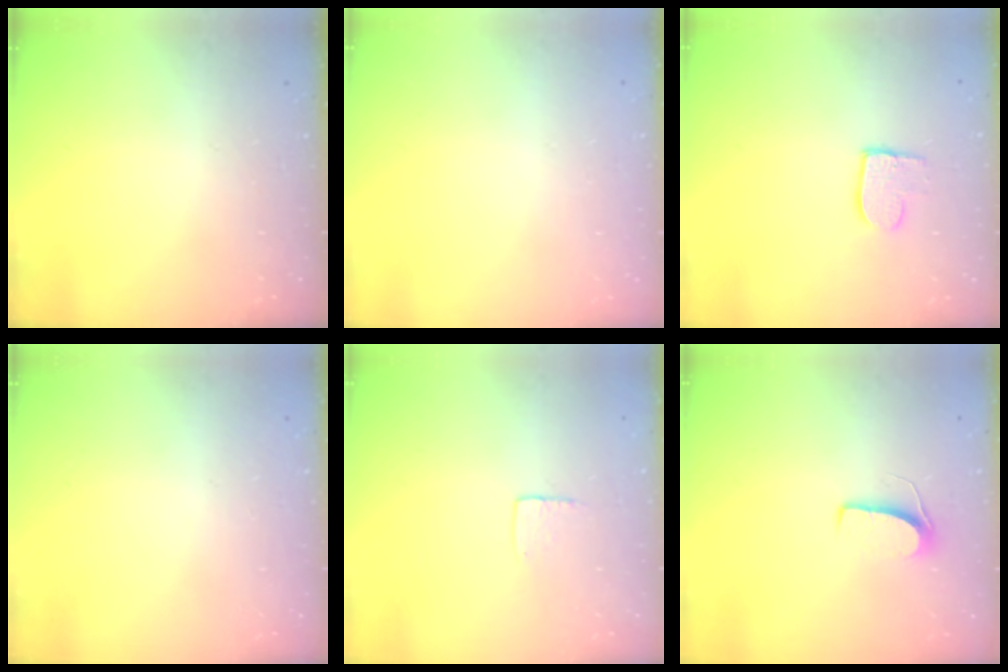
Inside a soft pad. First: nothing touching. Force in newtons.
{"total": 0.0}
{"total": 7.8, "press": 7.8, "slide": 0.5}
{"total": 0.0}
{"total": 3.7, "press": 3.7, "slide": 0.3}
{"total": 6.8, "press": 6.7, "slide": 0.5}